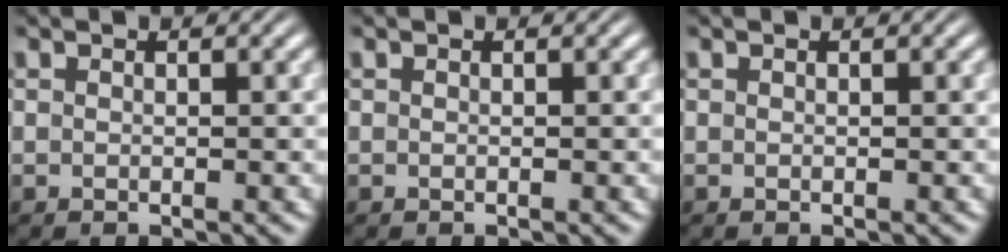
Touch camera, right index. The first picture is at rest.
{"total": 0.0}
{"total": 0.0}